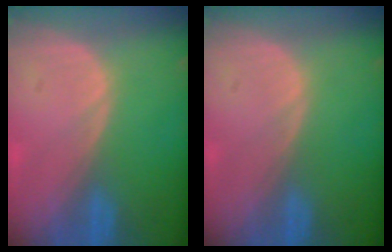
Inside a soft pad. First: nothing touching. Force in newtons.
{"total": 0.0}